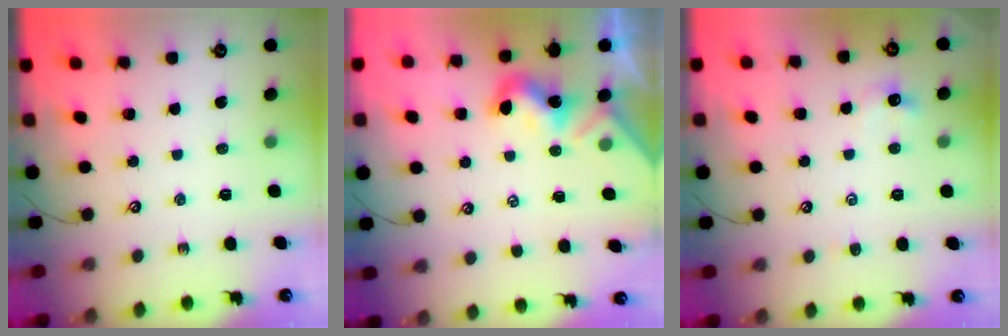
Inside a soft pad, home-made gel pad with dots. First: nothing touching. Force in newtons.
{"total": 1.8, "press": 1.8, "slide": 0.5}
{"total": 0.9, "press": 0.8, "slide": 0.4}